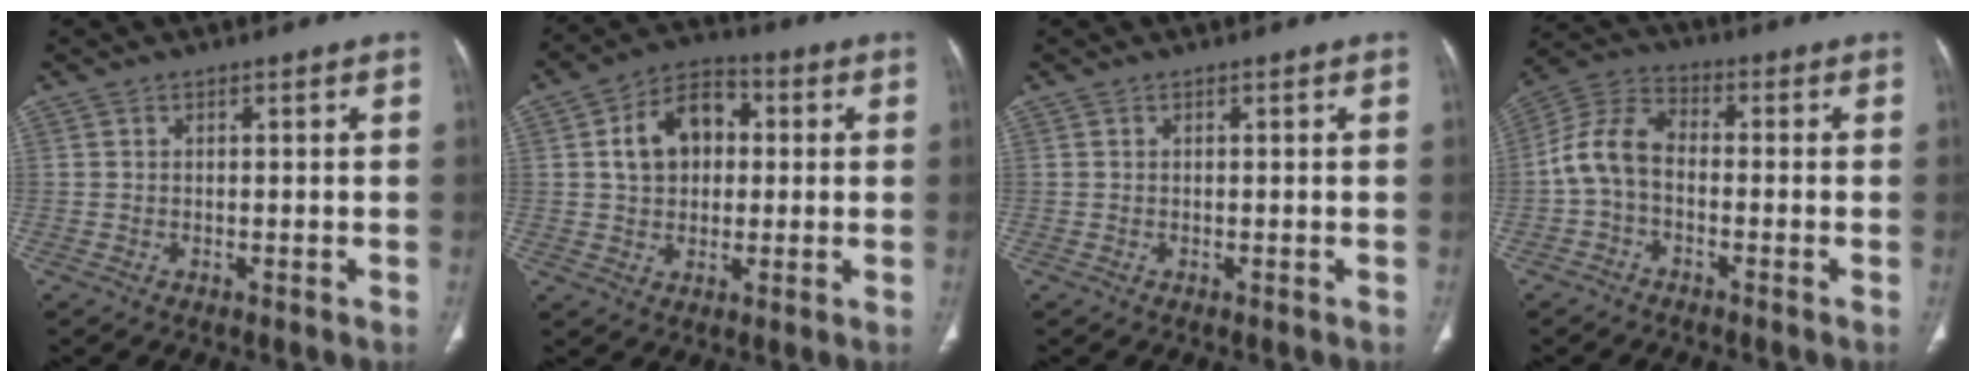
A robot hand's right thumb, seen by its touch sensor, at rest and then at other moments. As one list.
[{"total": 11.2, "force": [1.8, 8.3, 7.4], "torque": [-0.097, 0.016, 0.023]}, {"total": 0.0}, {"total": 8.2, "force": [-1.6, 5.2, 6.1], "torque": [-0.121, 0.032, -0.044]}]